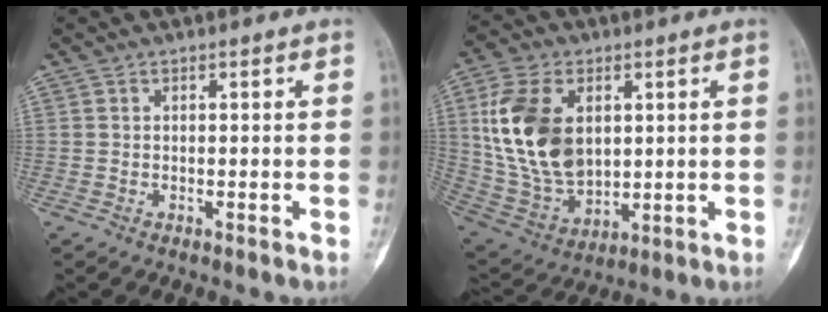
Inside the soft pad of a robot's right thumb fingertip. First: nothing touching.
{"total": 18.3, "force": [3.7, 11.9, 13.4], "torque": [-0.246, -0.013, 0.086]}